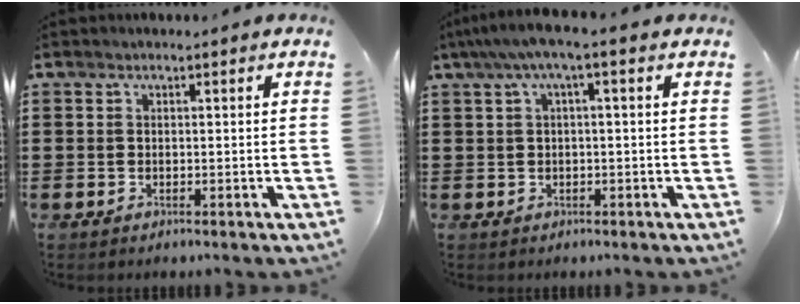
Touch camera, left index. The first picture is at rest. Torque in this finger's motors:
{"motor_torque": [1.17, 0.97, 0.47, 0.15]}